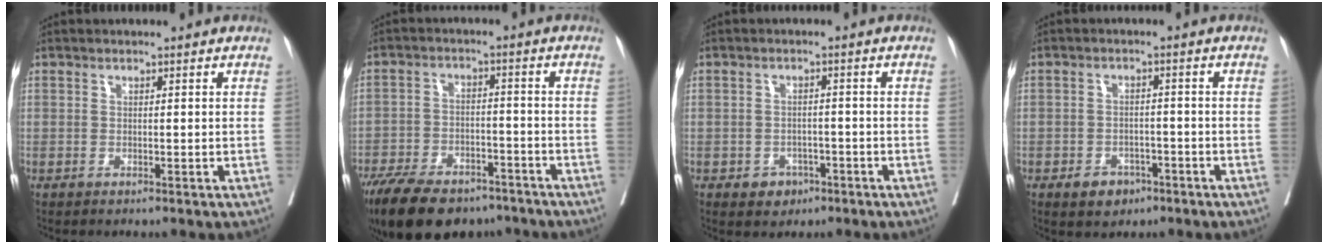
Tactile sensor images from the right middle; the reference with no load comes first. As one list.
[{"total": 17.0, "force": [-13.0, 7.3, 8.2], "torque": [-0.169, -0.009, -0.200]}, {"total": 3.2, "force": [-1.8, 2.5, 1.0], "torque": [-0.005, 0.009, -0.021]}, {"total": 4.0, "force": [-2.4, 2.7, 1.6], "torque": [-0.017, 0.007, -0.029]}]